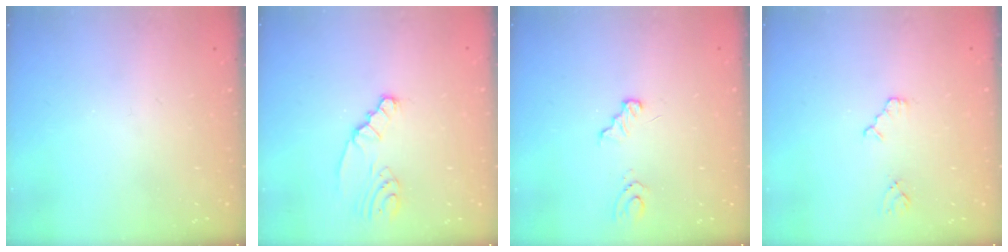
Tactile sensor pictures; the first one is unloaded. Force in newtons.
{"total": 2.2, "press": 2.2, "slide": 0.1}
{"total": 4.1, "press": 4.1, "slide": 0.3}
{"total": 2.3, "press": 2.3, "slide": 0.4}